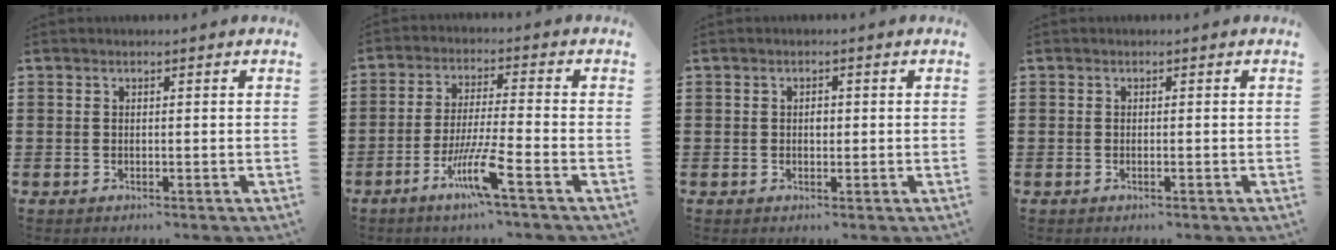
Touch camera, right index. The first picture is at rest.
{"total": 7.9, "force": [-4.4, 0.2, 6.5], "torque": [-0.130, -0.010, -0.085]}
{"total": 1.2, "force": [0.0, 0.7, 1.0], "torque": [-0.021, 0.003, 0.000]}
{"total": 0.0}